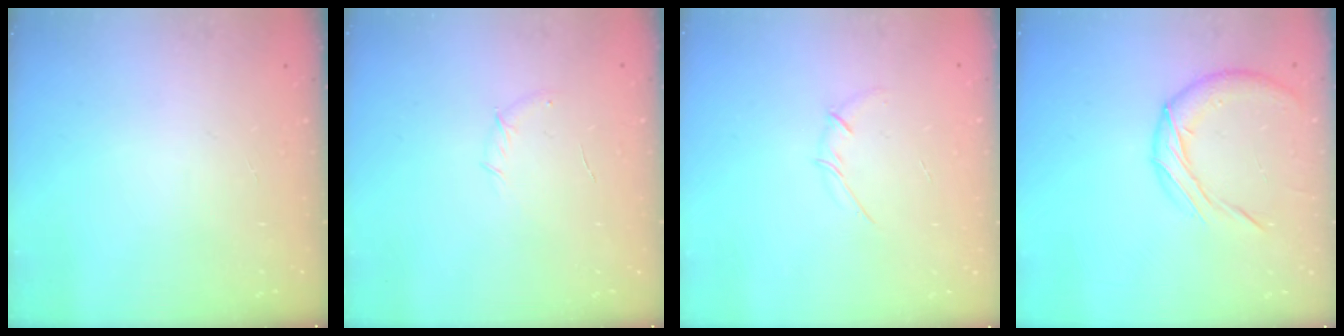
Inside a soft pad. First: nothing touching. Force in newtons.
{"total": 6.1, "press": 5.8, "slide": 1.7}
{"total": 2.7, "press": 2.6, "slide": 0.8}
{"total": 9.4, "press": 9.3, "slide": 1.3}